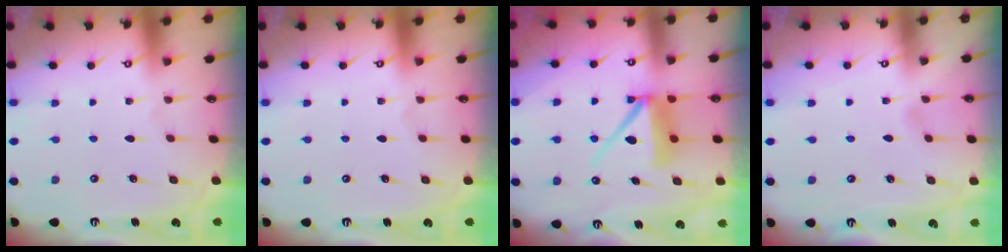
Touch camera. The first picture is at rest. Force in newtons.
{"total": 0.0}
{"total": 8.6, "press": 8.5, "slide": 1.1}
{"total": 2.4, "press": 2.4, "slide": 0.3}